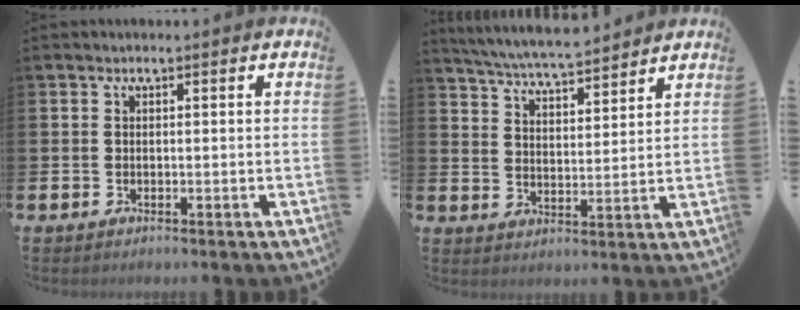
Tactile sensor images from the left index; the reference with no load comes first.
{"total": 6.2, "force": [6.1, 0.3, 1.3], "torque": [-0.051, -0.035, 0.110]}